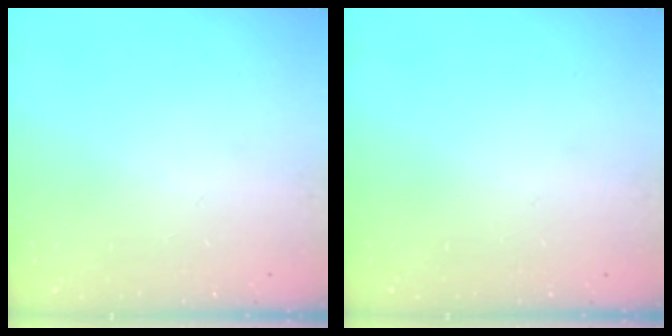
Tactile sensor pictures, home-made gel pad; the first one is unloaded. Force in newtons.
{"total": 0.0}